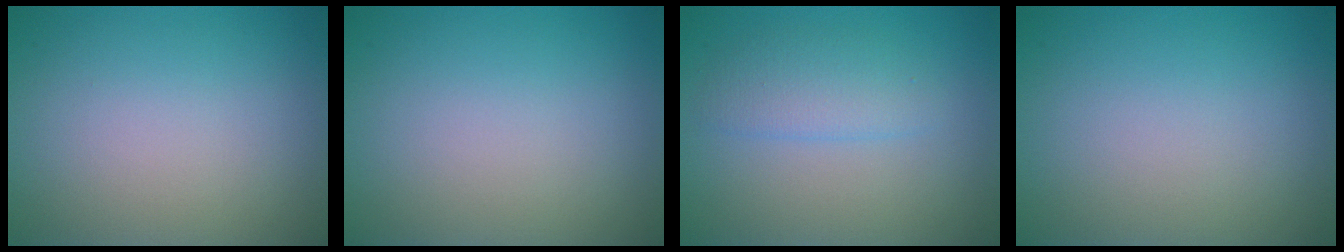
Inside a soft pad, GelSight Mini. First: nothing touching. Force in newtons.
{"total": 0.0}
{"total": 2.4, "press": 2.4, "slide": 0.1}
{"total": 0.0}